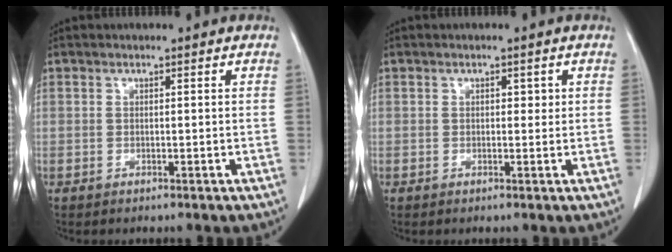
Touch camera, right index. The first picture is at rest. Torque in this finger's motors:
{"motor_torque": [-0.16, 0.00, 0.03, -0.01]}